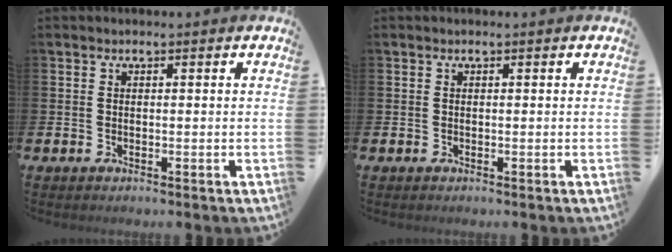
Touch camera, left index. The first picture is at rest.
{"total": 0.0}